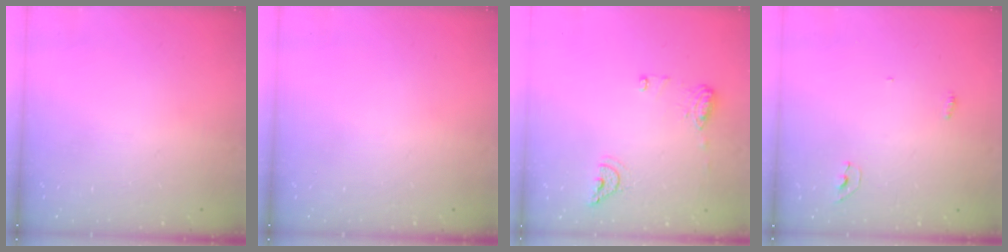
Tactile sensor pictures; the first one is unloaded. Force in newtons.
{"total": 0.0}
{"total": 9.1, "press": 9.1, "slide": 1.1}
{"total": 5.6, "press": 3.9, "slide": 4.1}